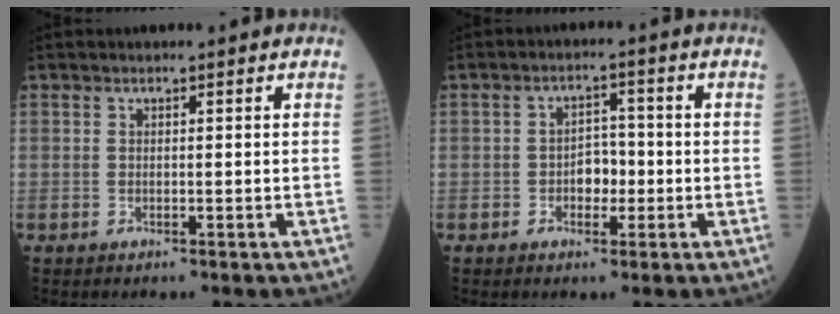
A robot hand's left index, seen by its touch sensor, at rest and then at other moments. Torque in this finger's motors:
{"motor_torque": [0.23, 0.00, 0.07, 0.02]}